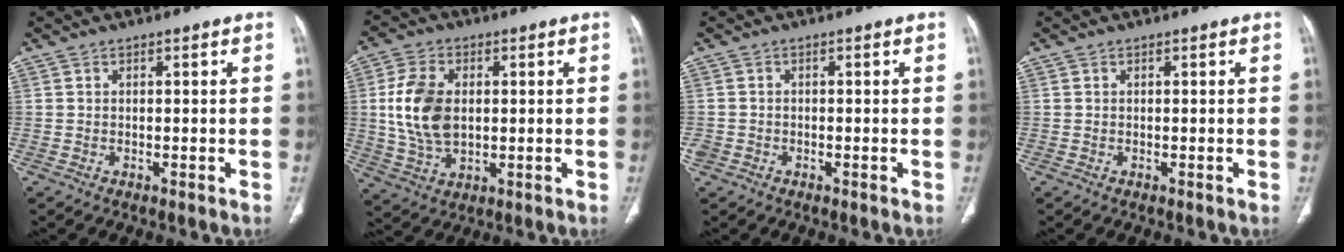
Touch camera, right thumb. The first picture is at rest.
{"total": 11.6, "force": [1.1, 7.3, 8.9], "torque": [-0.177, -0.002, 0.029]}
{"total": 1.8, "force": [-0.8, 1.5, 0.5], "torque": [-0.009, 0.006, -0.017]}
{"total": 0.0}